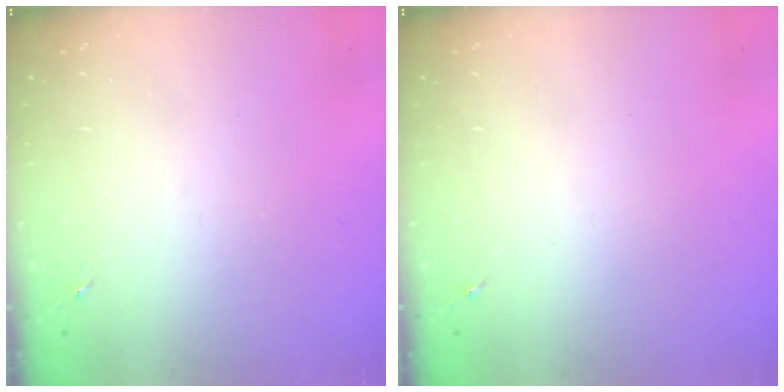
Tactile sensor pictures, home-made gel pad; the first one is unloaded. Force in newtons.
{"total": 0.0}